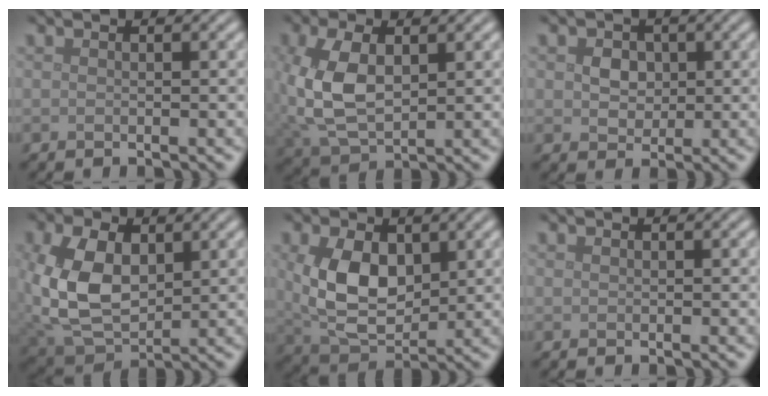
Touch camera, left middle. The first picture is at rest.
{"total": 6.9, "force": [0.6, 4.2, 5.5], "torque": [-0.139, -0.001, 0.016]}
{"total": 2.1, "force": [0.5, 1.8, 1.0], "torque": [-0.022, -0.001, 0.004]}
{"total": 9.3, "force": [0.9, 6.1, 6.9], "torque": [-0.176, -0.006, 0.024]}
{"total": 7.4, "force": [1.3, 4.7, 5.6], "torque": [-0.124, -0.005, 0.032]}
{"total": 0.0}